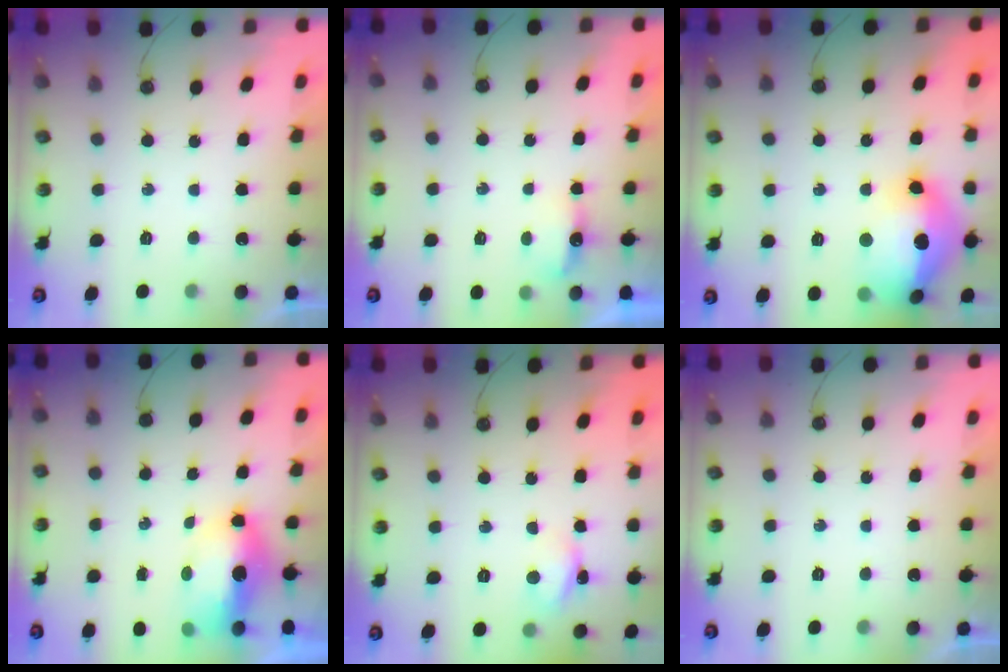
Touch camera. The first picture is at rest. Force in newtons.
{"total": 5.0, "press": 4.9, "slide": 0.8}
{"total": 22.6, "press": 21.5, "slide": 7.1}
{"total": 14.8, "press": 9.0, "slide": 11.7}
{"total": 3.8, "press": 3.8, "slide": 0.3}
{"total": 0.0}